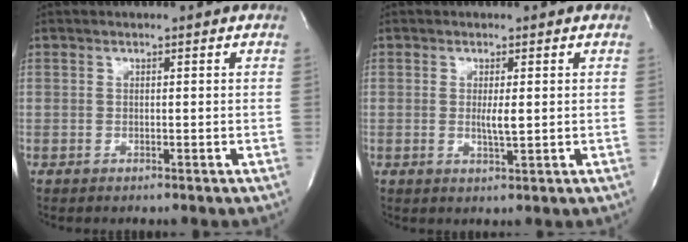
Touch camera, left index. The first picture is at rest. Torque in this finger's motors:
{"motor_torque": [0.16, 0.09, 0.02, 0.03]}